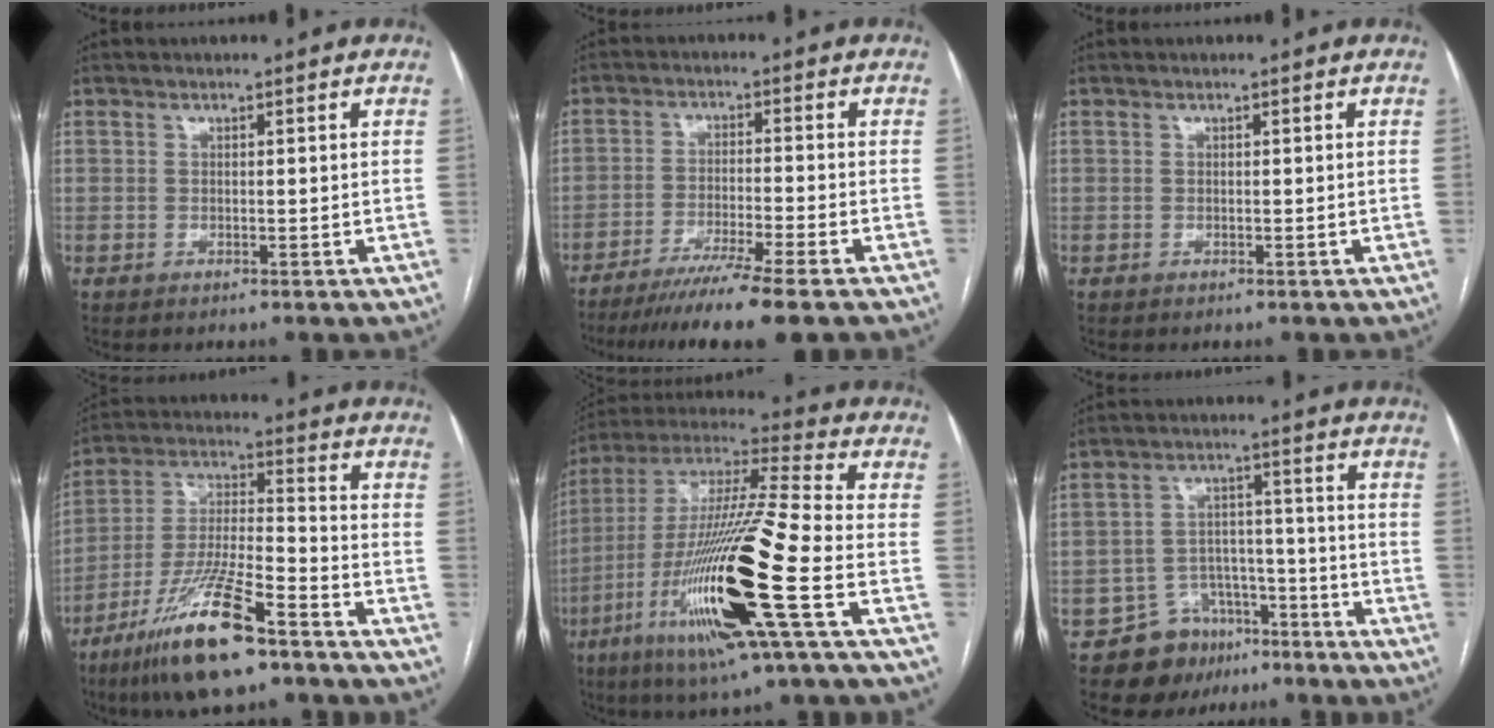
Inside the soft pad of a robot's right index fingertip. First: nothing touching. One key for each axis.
{"total": 11.0, "fx": -8.8, "fy": -1.8, "fz": 6.4, "tx": -0.082, "ty": -0.037, "tz": -0.137}
{"total": 0.0}
{"total": 16.5, "fx": -10.5, "fy": 2.4, "fz": 12.5, "tx": -0.267, "ty": -0.032, "tz": -0.196}
{"total": 23.6, "fx": -7.9, "fy": 0.8, "fz": 22.2, "tx": -0.447, "ty": -0.032, "tz": -0.152}
{"total": 9.4, "fx": -6.3, "fy": 6.6, "fz": 2.1, "tx": -0.028, "ty": 0.031, "tz": -0.095}